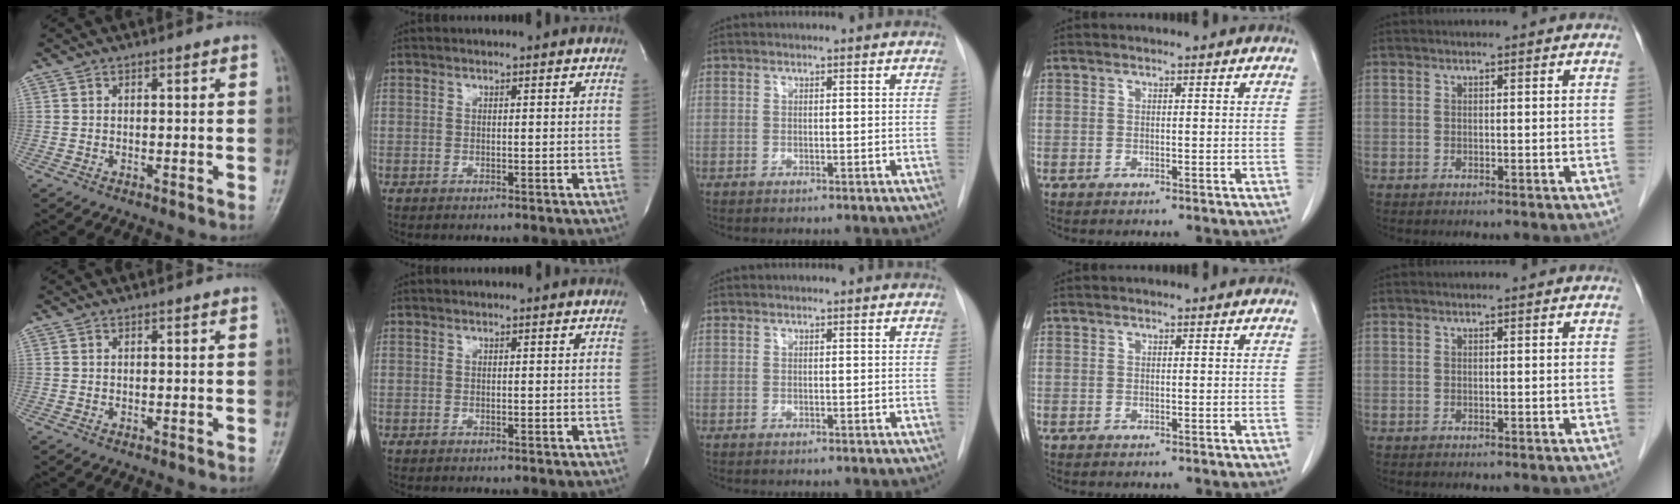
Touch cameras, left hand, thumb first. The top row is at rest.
{}